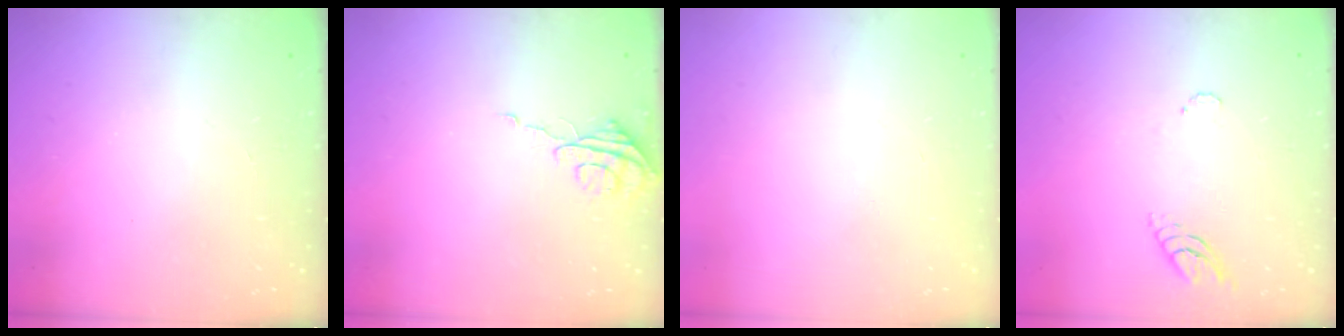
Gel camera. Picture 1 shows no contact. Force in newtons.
{"total": 5.7, "press": 5.7, "slide": 0.5}
{"total": 0.0}
{"total": 4.8, "press": 4.8, "slide": 0.4}